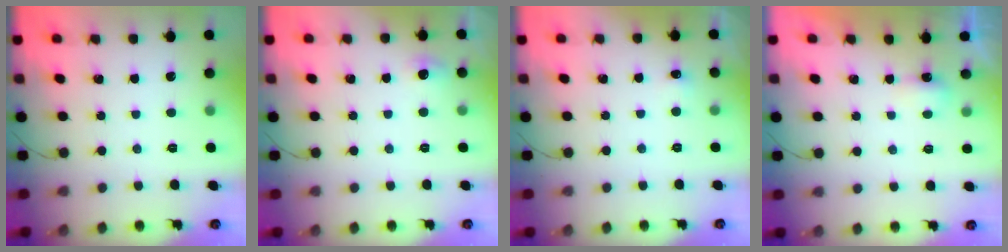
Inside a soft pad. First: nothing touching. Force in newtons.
{"total": 7.5, "press": 4.5, "slide": 6.1}
{"total": 3.4, "press": 3.3, "slide": 0.9}
{"total": 3.0, "press": 2.9, "slide": 0.9}